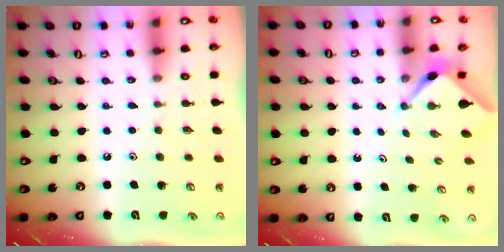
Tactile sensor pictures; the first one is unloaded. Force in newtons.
{"total": 2.1, "press": 2.1, "slide": 0.2}